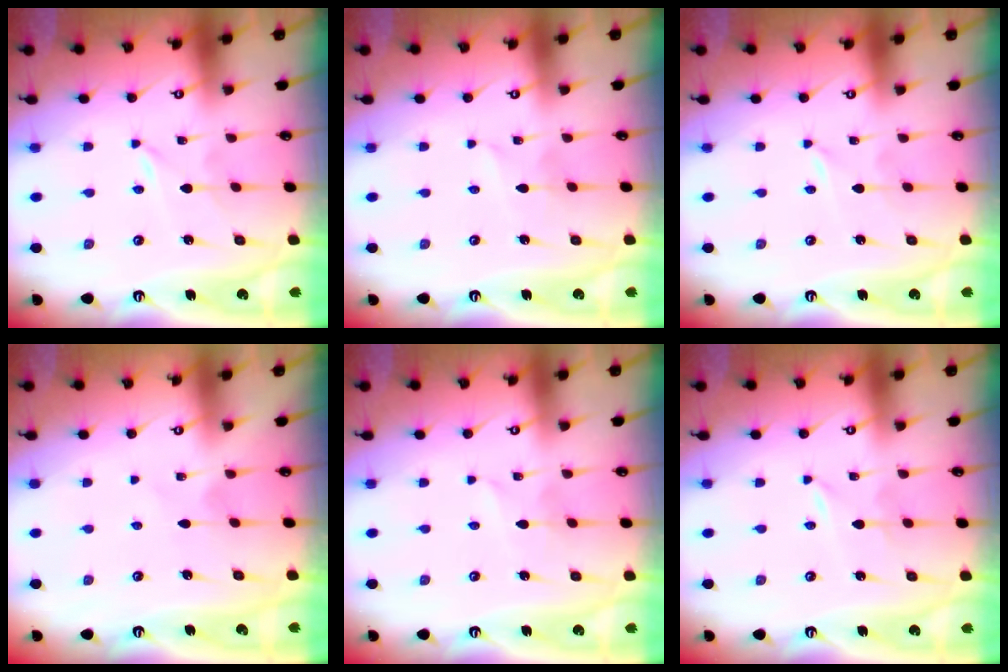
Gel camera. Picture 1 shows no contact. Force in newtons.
{"total": 1.9, "press": 1.9, "slide": 0.2}
{"total": 0.0}
{"total": 3.1, "press": 3.1, "slide": 0.4}
{"total": 1.9, "press": 1.9, "slide": 0.2}
{"total": 2.0, "press": 2.0, "slide": 0.3}